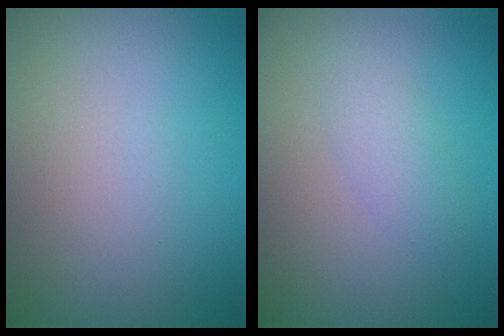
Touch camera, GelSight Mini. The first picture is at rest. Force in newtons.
{"total": 1.7, "press": 1.7, "slide": 0.0}